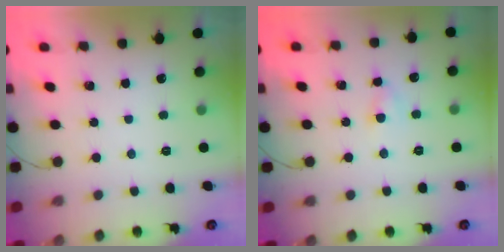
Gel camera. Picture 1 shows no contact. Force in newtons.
{"total": 3.7, "press": 3.5, "slide": 1.3}